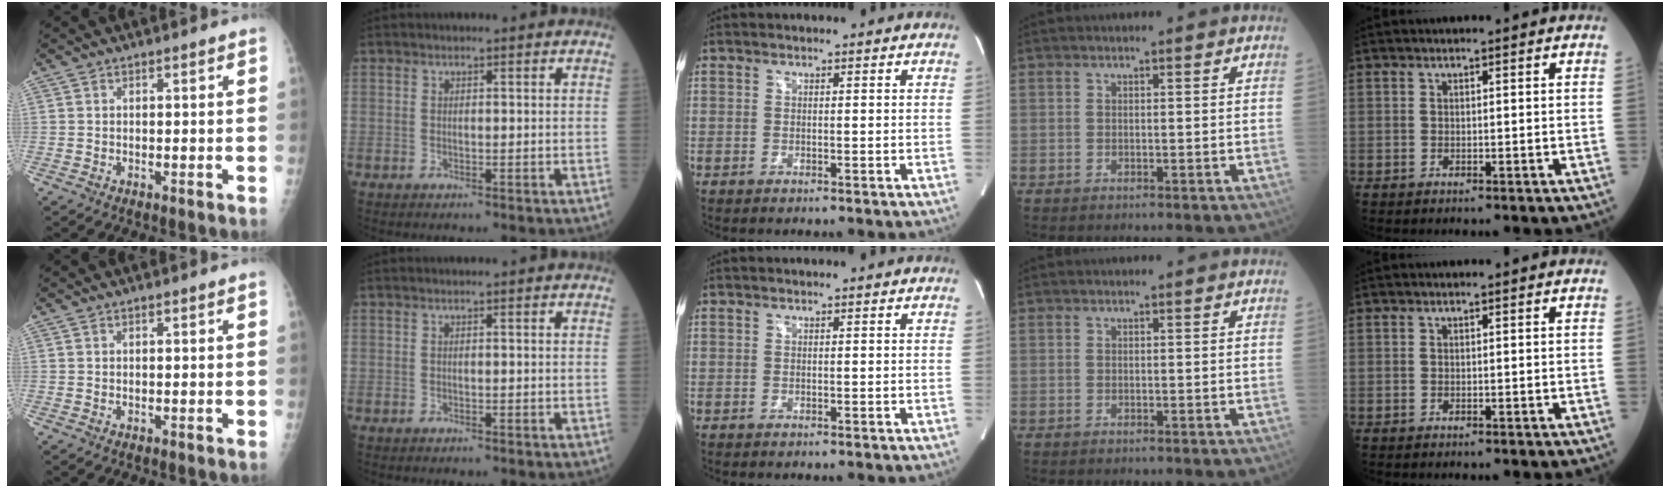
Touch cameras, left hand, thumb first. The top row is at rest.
{}